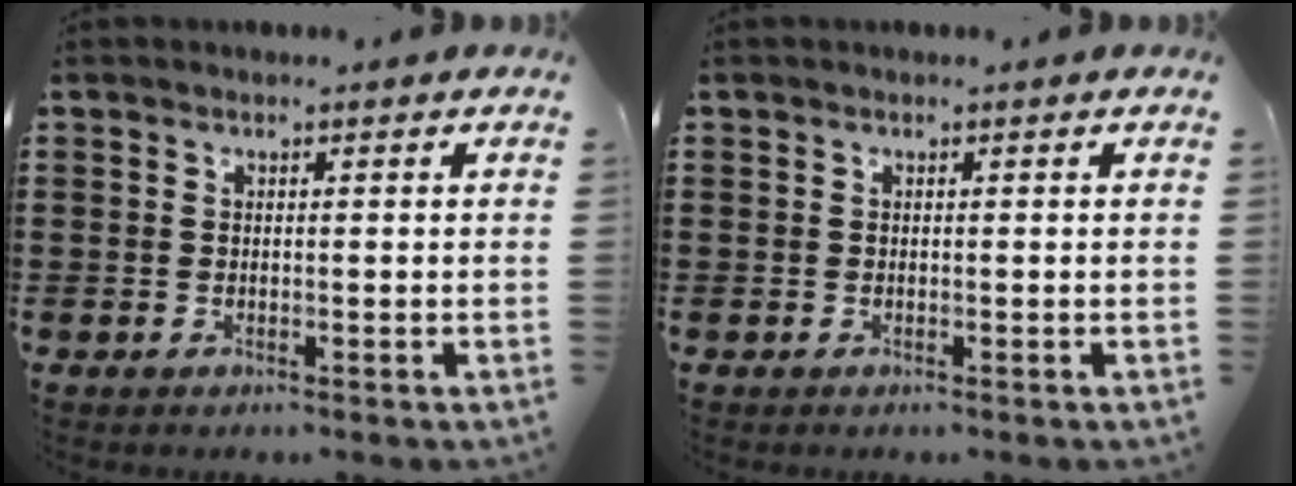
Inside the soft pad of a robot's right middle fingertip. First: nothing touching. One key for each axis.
{"total": 0.0}